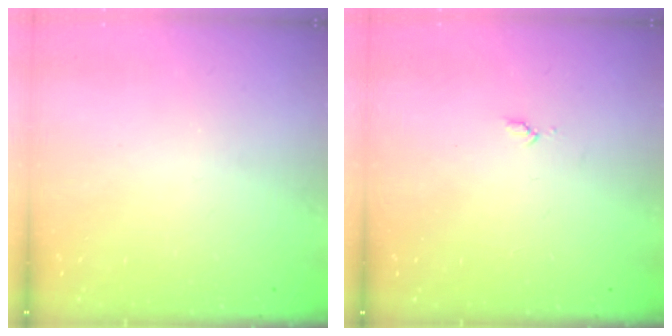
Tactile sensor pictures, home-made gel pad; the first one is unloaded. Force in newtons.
{"total": 3.6, "press": 3.6, "slide": 0.4}